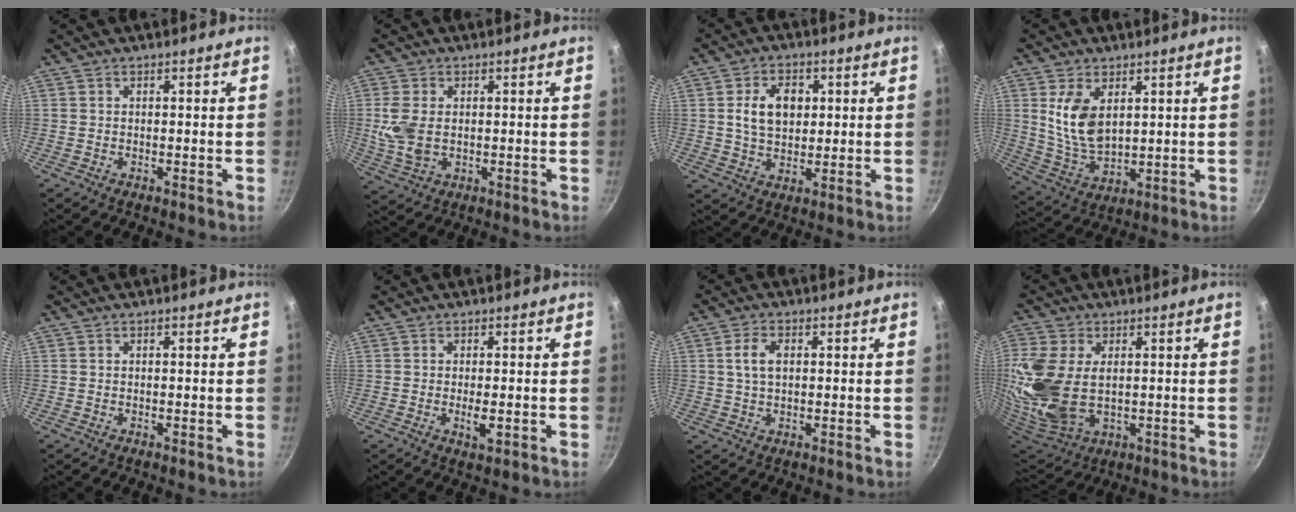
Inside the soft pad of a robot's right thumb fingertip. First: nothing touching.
{"total": 7.2, "force": [0.2, 4.6, 5.5], "torque": [-0.128, -0.004, 0.011]}
{"total": 8.8, "force": [1.7, 5.9, 6.2], "torque": [-0.086, -0.003, 0.033]}
{"total": 10.5, "force": [3.1, 5.9, 8.0], "torque": [-0.142, -0.019, 0.076]}
{"total": 0.0}
{"total": 2.6, "force": [-0.5, 0.9, 2.3], "torque": [-0.045, -0.004, -0.006]}
{"total": 4.4, "force": [0.9, 2.5, 3.5], "torque": [-0.071, 0.002, 0.016]}
{"total": 20.2, "force": [0.6, 12.6, 15.8], "torque": [-0.388, -0.019, 0.030]}